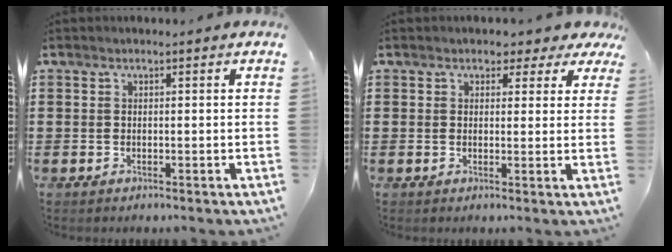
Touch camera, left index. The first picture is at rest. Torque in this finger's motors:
{"motor_torque": [1.28, -0.86, 0.14, 0.04]}